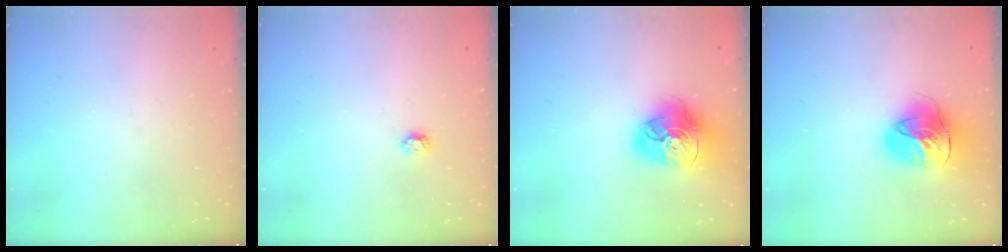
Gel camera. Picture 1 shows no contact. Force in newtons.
{"total": 3.9, "press": 3.9, "slide": 0.6}
{"total": 18.0, "press": 17.9, "slide": 2.0}
{"total": 20.1, "press": 20.0, "slide": 2.1}